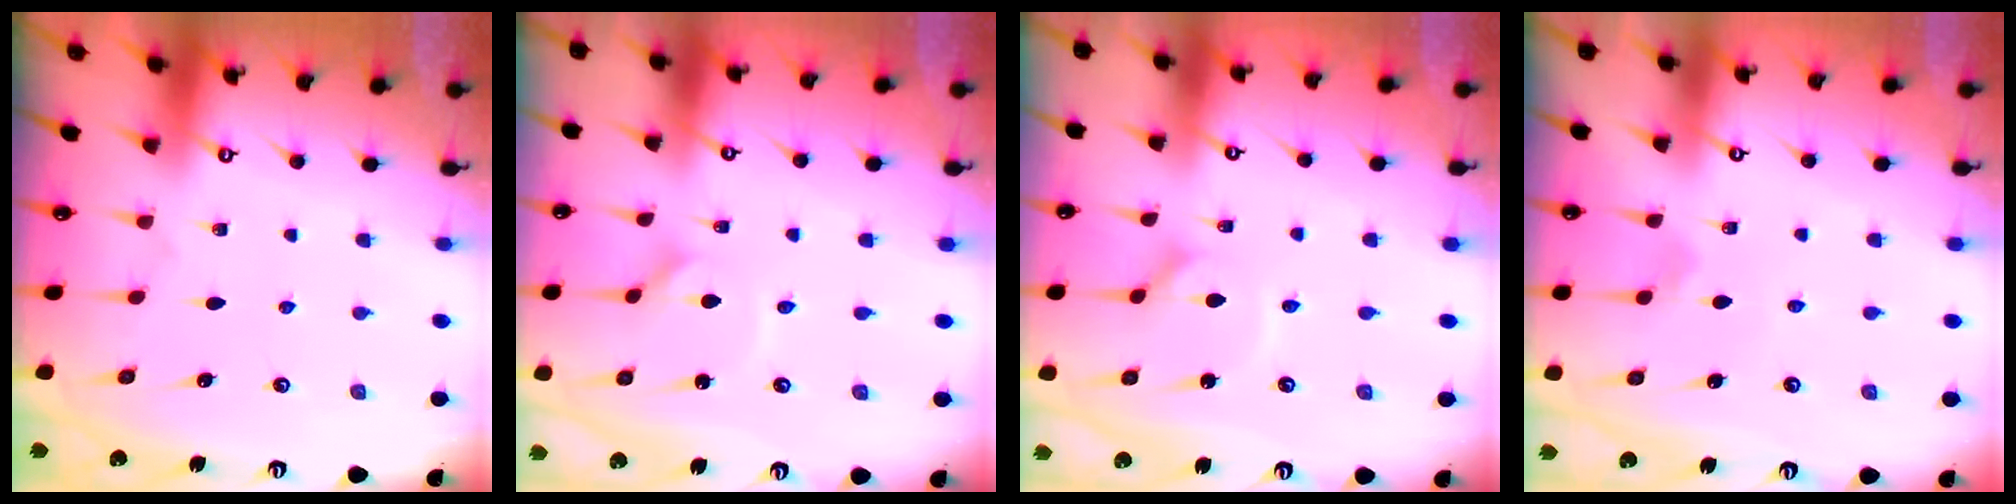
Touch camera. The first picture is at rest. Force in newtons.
{"total": 1.6, "press": 1.6, "slide": 0.1}
{"total": 2.5, "press": 2.5, "slide": 0.3}
{"total": 2.8, "press": 2.8, "slide": 0.6}